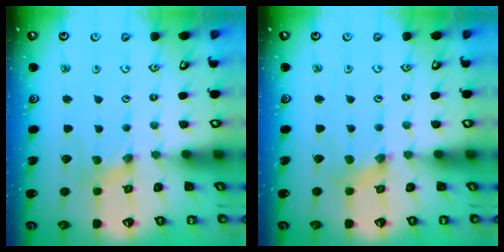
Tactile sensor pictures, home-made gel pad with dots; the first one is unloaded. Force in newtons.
{"total": 1.6, "press": 1.6, "slide": 0.3}